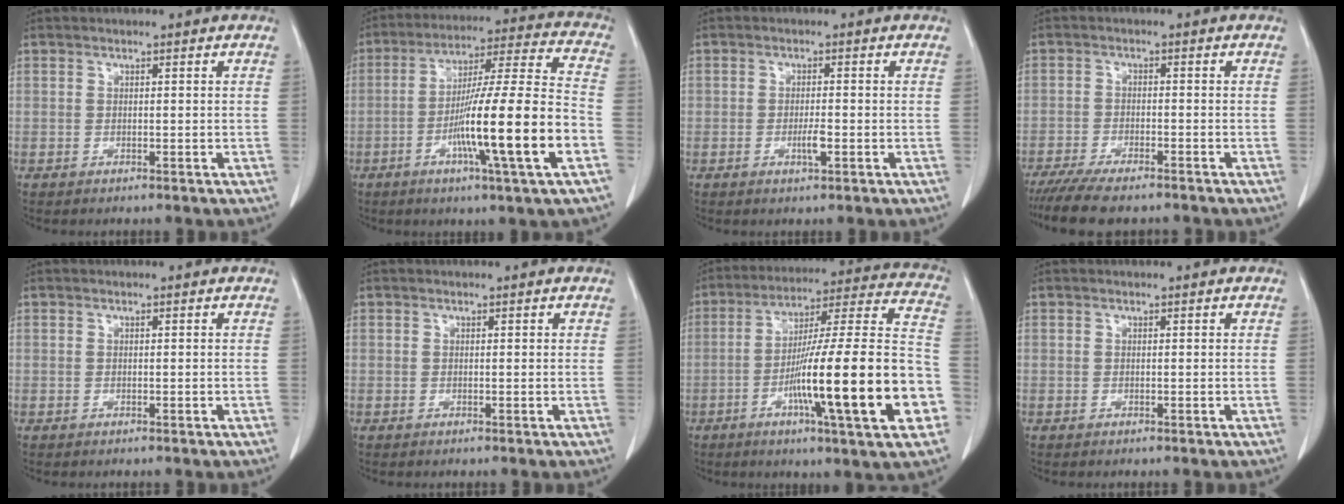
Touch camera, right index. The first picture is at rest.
{"total": 18.4, "force": [-5.9, -0.6, 17.4], "torque": [-0.289, -0.004, -0.101]}
{"total": 2.2, "force": [-0.8, 0.4, 2.0], "torque": [-0.037, -0.001, -0.013]}
{"total": 9.1, "force": [-7.6, 1.8, 4.5], "torque": [-0.066, -0.015, -0.122]}
{"total": 0.0}
{"total": 0.0}
{"total": 24.8, "force": [-7.6, 0.9, 23.6], "torque": [-0.314, -0.002, -0.123]}
{"total": 0.0}